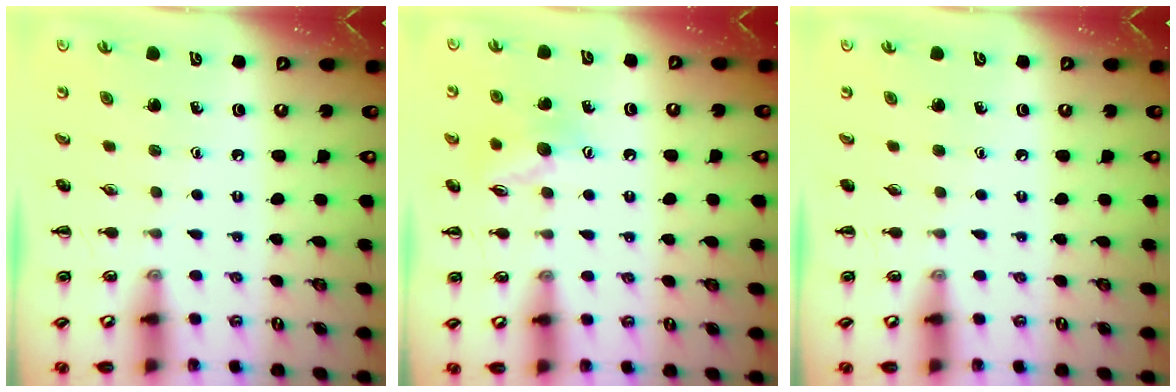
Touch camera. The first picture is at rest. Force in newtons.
{"total": 9.9, "press": 9.9, "slide": 0.7}
{"total": 0.0}